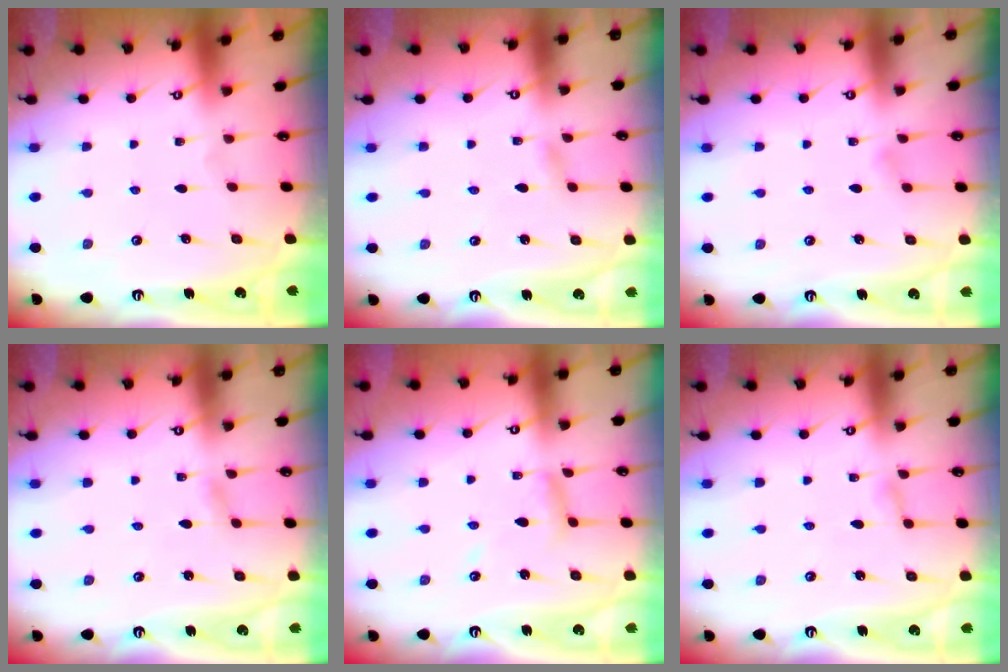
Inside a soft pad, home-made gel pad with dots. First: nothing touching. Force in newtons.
{"total": 1.3, "press": 1.3, "slide": 0.1}
{"total": 4.1, "press": 4.1, "slide": 0.4}
{"total": 2.2, "press": 2.2, "slide": 0.3}
{"total": 7.8, "press": 7.8, "slide": 0.6}
{"total": 2.8, "press": 2.8, "slide": 0.3}